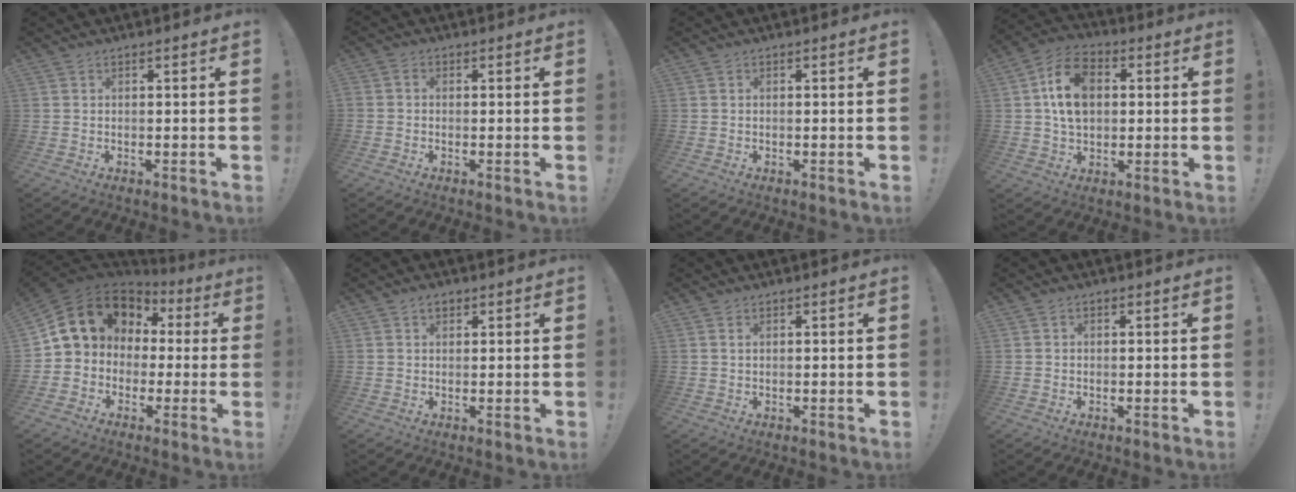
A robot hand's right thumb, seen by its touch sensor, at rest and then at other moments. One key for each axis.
{"total": 1.2, "fx": -0.6, "fy": 0.8, "fz": 0.6, "tx": -0.014, "ty": 0.005, "tz": -0.011}
{"total": 0.0}
{"total": 13.2, "fx": 2.1, "fy": 9.3, "fz": 9.1, "tx": -0.143, "ty": 0.008, "tz": 0.040}
{"total": 14.1, "fx": 4.0, "fy": 11.8, "fz": 6.5, "tx": -0.111, "ty": -0.008, "tz": 0.095}
{"total": 2.3, "fx": 1.2, "fy": 1.5, "fz": 1.2, "tx": -0.012, "ty": -0.001, "tz": 0.020}
{"total": 0.9, "fx": 0.4, "fy": 0.5, "fz": 0.7, "tx": -0.007, "ty": 0.000, "tz": 0.007}
{"total": 0.8, "fx": -0.2, "fy": 0.6, "fz": 0.4, "tx": -0.006, "ty": 0.003, "tz": -0.003}